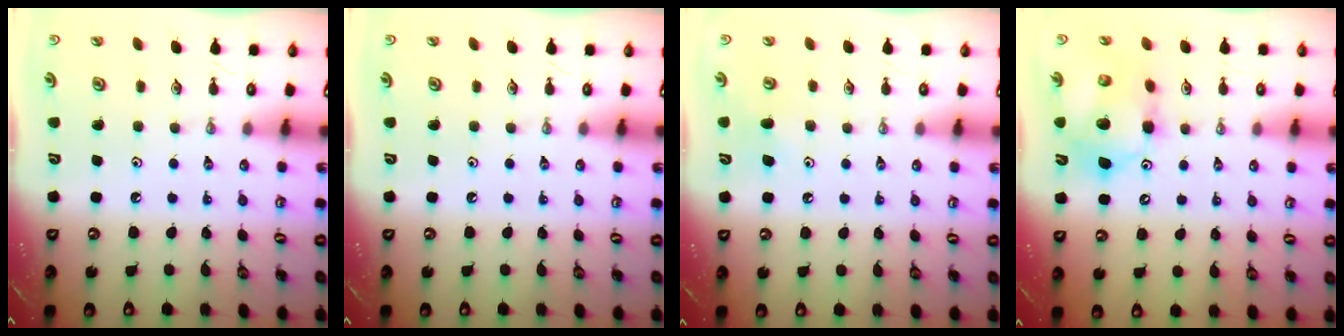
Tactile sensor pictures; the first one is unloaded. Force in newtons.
{"total": 0.0}
{"total": 6.4, "press": 6.3, "slide": 1.0}
{"total": 12.9, "press": 12.6, "slide": 2.9}